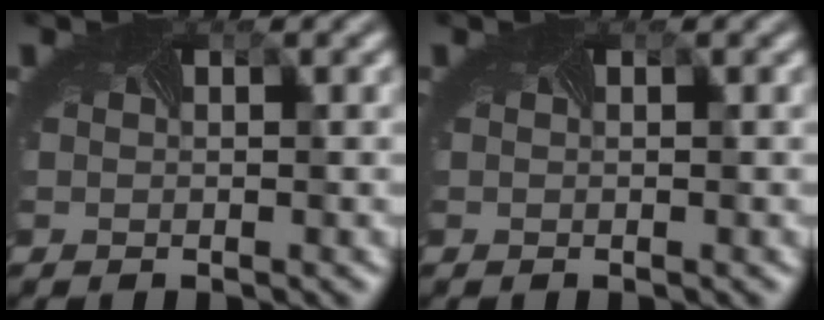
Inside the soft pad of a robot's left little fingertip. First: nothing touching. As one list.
[{"total": 0.0}]